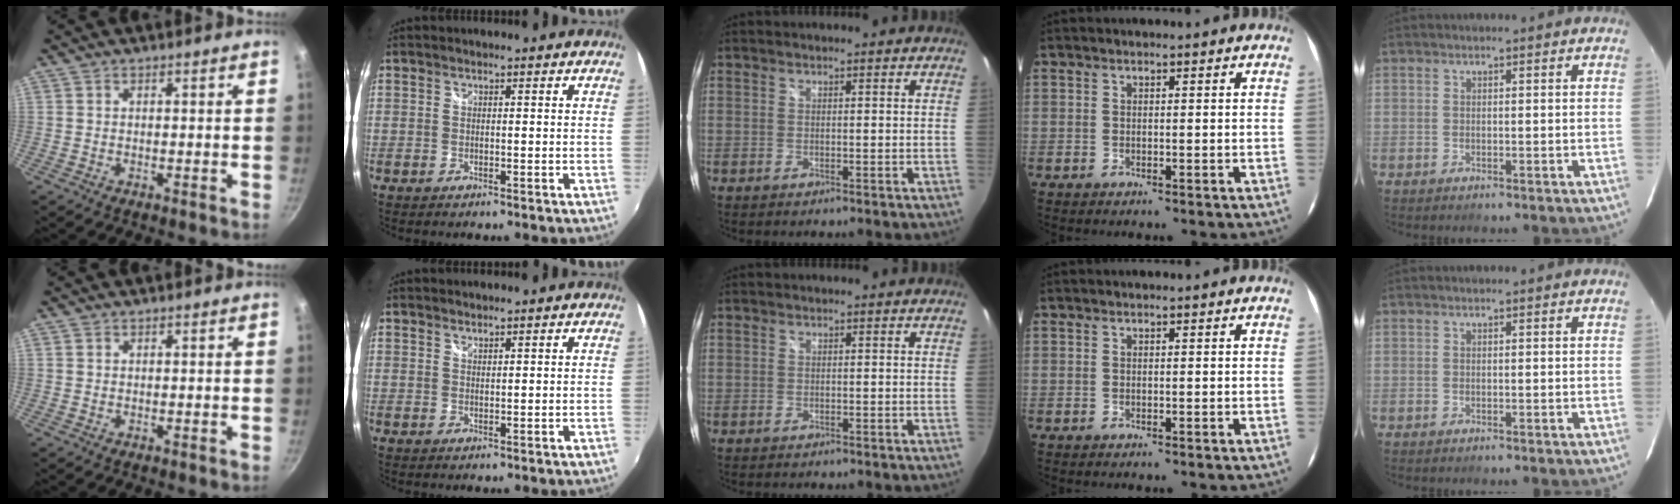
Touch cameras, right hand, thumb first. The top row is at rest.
{"index": {"total": 0.9, "force": [0.9, 0.1, 0.1], "torque": [0.000, 0.001, 0.016]}}